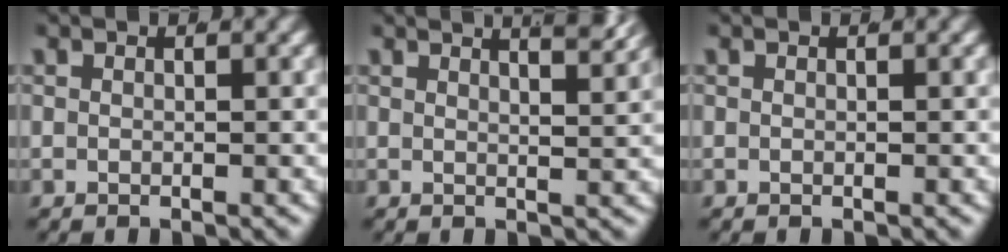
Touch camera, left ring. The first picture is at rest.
{"total": 5.4, "force": [4.0, 1.2, 3.4], "torque": [-0.035, 0.006, 0.061]}
{"total": 0.0}